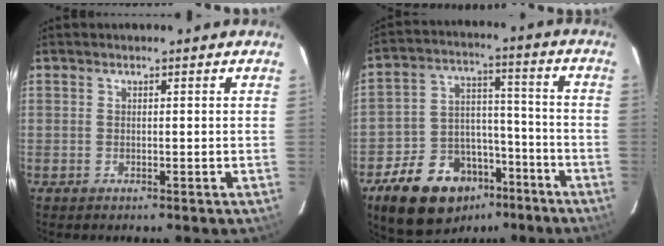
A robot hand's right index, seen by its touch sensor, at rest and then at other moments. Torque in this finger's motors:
{"motor_torque": [1.14, -0.98, 0.38, 0.01]}